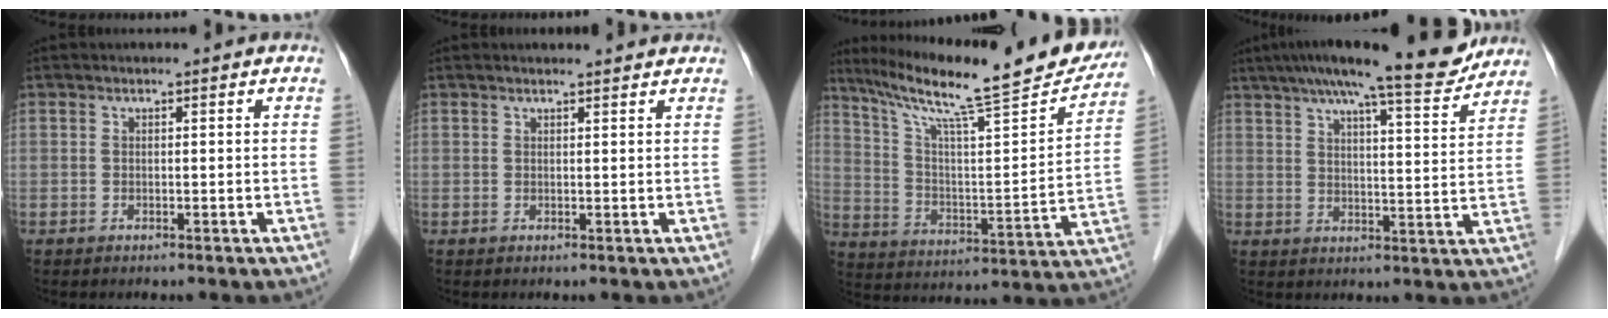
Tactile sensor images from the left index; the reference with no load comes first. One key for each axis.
{"total": 2.9, "fx": 2.8, "fy": 0.2, "fz": 0.6, "tx": -0.012, "ty": 0.008, "tz": 0.029}
{"total": 25.1, "fx": 21.2, "fy": 2.0, "fz": 13.3, "tx": -0.220, "ty": -0.021, "tz": 0.311}
{"total": 14.5, "fx": 12.5, "fy": 1.0, "fz": 7.3, "tx": -0.113, "ty": 0.006, "tz": 0.173}